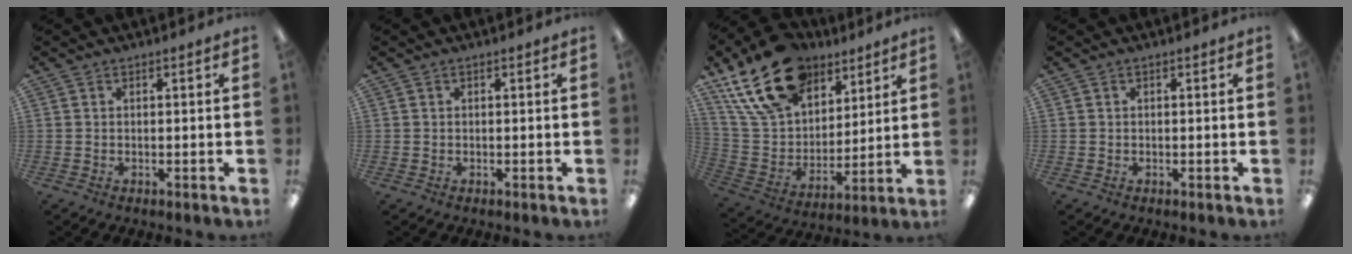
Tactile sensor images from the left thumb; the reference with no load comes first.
{"total": 0.0}
{"total": 21.9, "force": [13.6, 13.3, 10.9], "torque": [-0.208, -0.054, 0.254]}
{"total": 0.0}